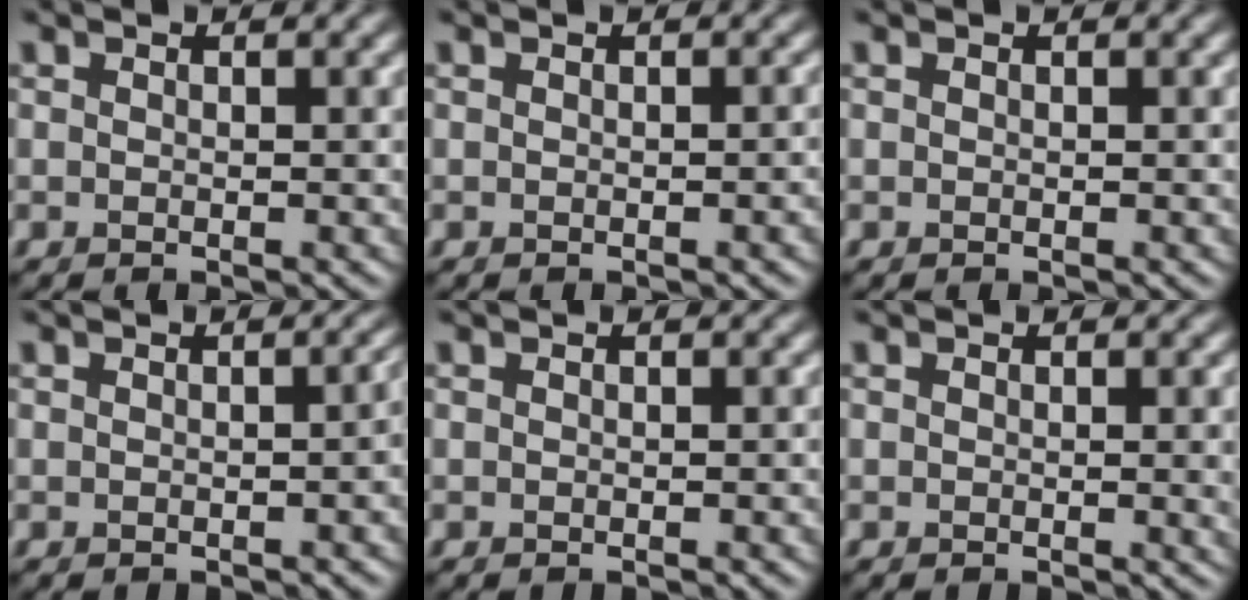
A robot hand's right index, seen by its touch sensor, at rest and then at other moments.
{"total": 1.0, "force": [-0.2, 0.2, 0.9], "torque": [-0.007, 0.002, -0.004]}
{"total": 0.0}
{"total": 2.6, "force": [-0.3, 1.1, 2.4], "torque": [-0.015, 0.007, 0.002]}
{"total": 0.7, "force": [-0.1, 0.1, 0.7], "torque": [-0.006, 0.001, -0.002]}
{"total": 2.2, "force": [0.1, 0.6, 2.2], "torque": [-0.021, -0.001, -0.001]}